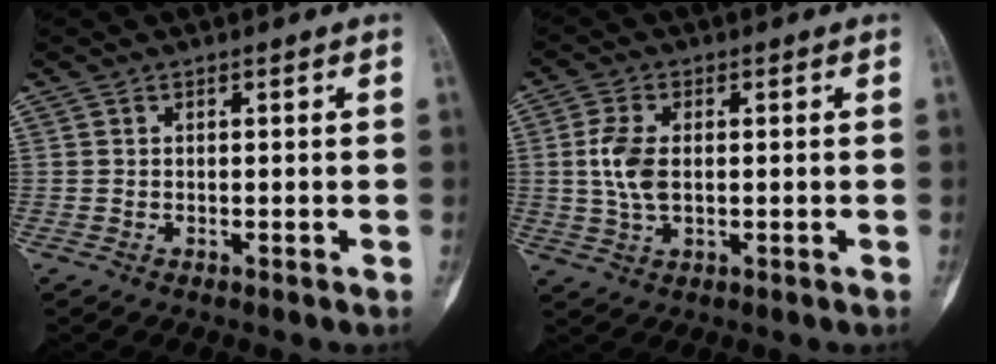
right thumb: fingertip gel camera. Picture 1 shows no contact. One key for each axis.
{"total": 6.4, "fx": 0.1, "fy": 3.5, "fz": 5.4, "tx": -0.120, "ty": 0.003, "tz": 0.002}